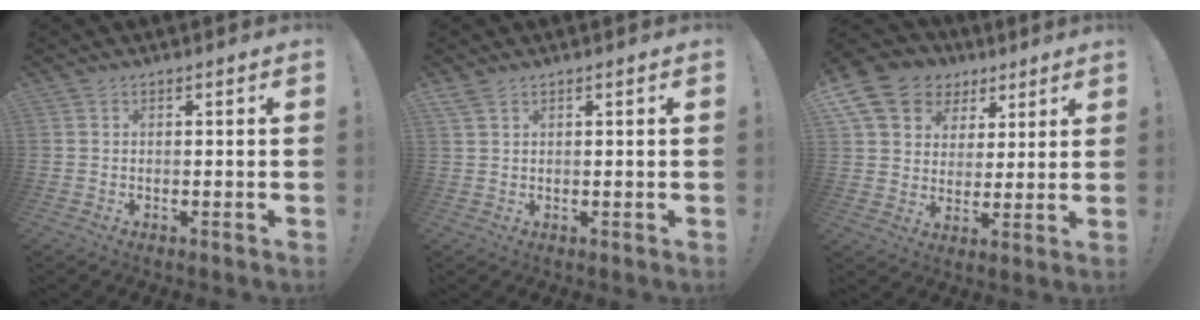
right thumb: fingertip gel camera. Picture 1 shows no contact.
{"total": 2.2, "force": [1.7, 0.6, 1.4], "torque": [-0.032, -0.002, 0.033]}
{"total": 14.7, "force": [7.9, 10.9, 5.9], "torque": [-0.099, -0.047, 0.159]}